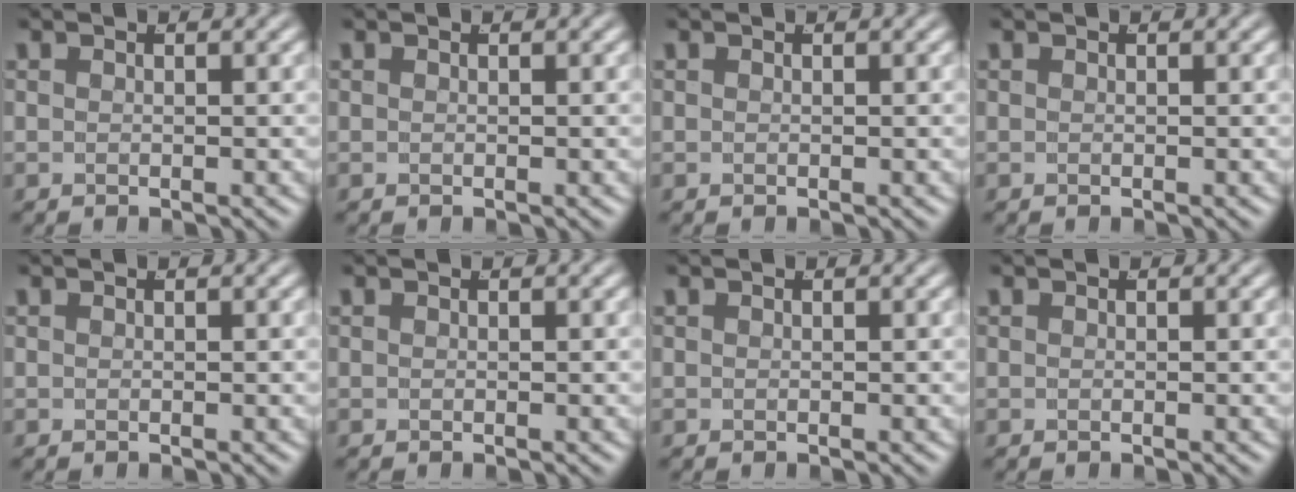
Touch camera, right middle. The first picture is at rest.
{"total": 0.0}
{"total": 0.0}
{"total": 0.0}
{"total": 0.0}
{"total": 0.0}
{"total": 0.0}
{"total": 0.0}